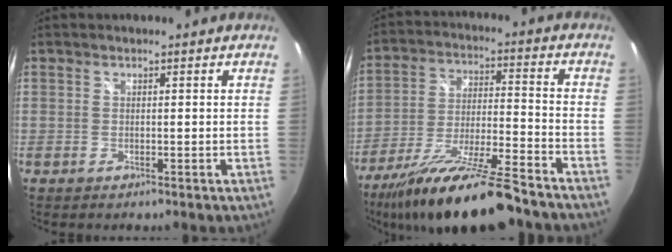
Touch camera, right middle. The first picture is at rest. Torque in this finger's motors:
{"motor_torque": [1.23, -0.91, 0.80, 0.21]}